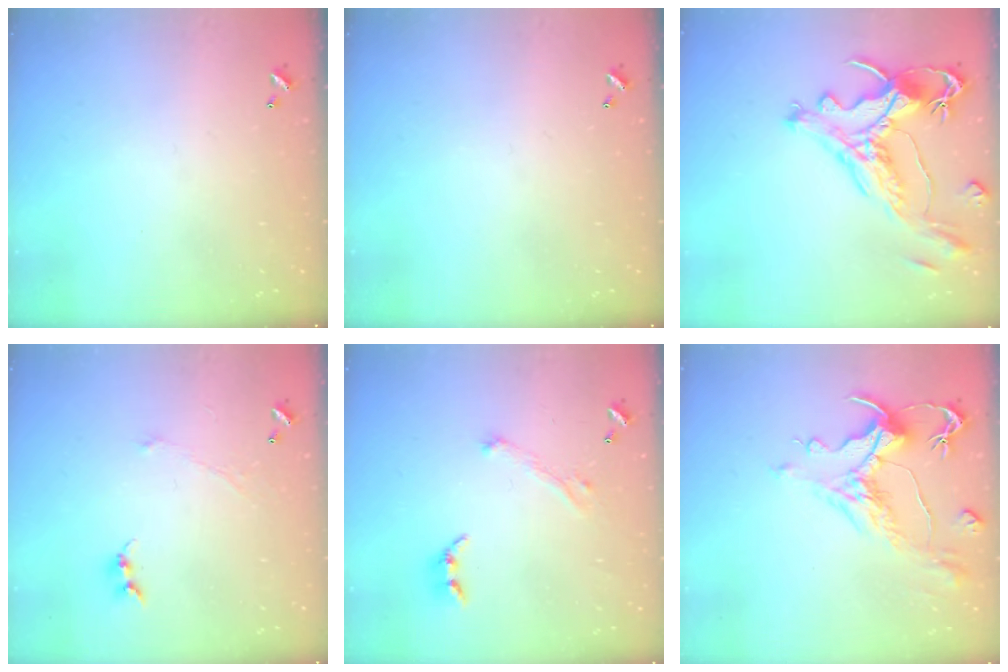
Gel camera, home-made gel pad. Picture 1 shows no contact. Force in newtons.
{"total": 0.0}
{"total": 2.1, "press": 1.6, "slide": 1.3}
{"total": 0.0}
{"total": 2.9, "press": 2.8, "slide": 0.8}
{"total": 1.8, "press": 1.1, "slide": 1.4}